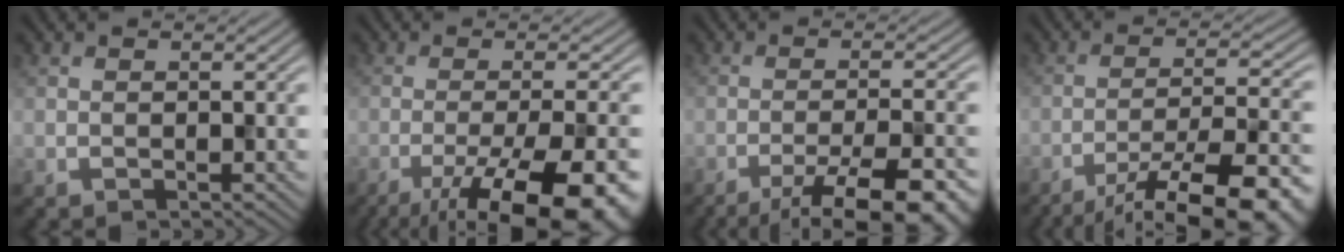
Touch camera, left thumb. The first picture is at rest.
{"total": 15.8, "force": [-8.6, 4.3, 12.5], "torque": [-0.168, -0.019, -0.117]}
{"total": 12.1, "force": [-8.4, 2.8, 8.3], "torque": [-0.129, -0.011, -0.105]}
{"total": 16.1, "force": [-11.5, 4.0, 10.5], "torque": [-0.140, -0.012, -0.160]}